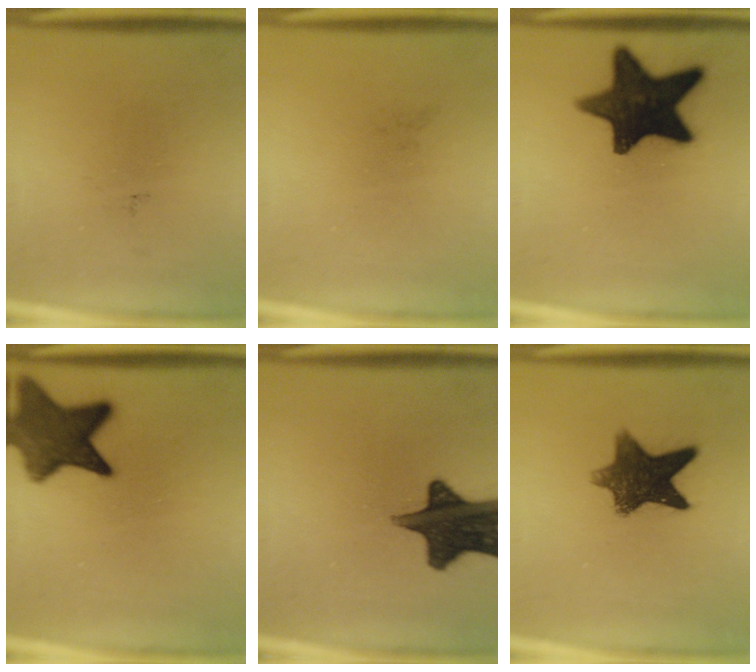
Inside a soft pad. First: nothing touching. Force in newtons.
{"total": 0.0}
{"total": 15.9}
{"total": 11.8}
{"total": 15.3}
{"total": 10.2}